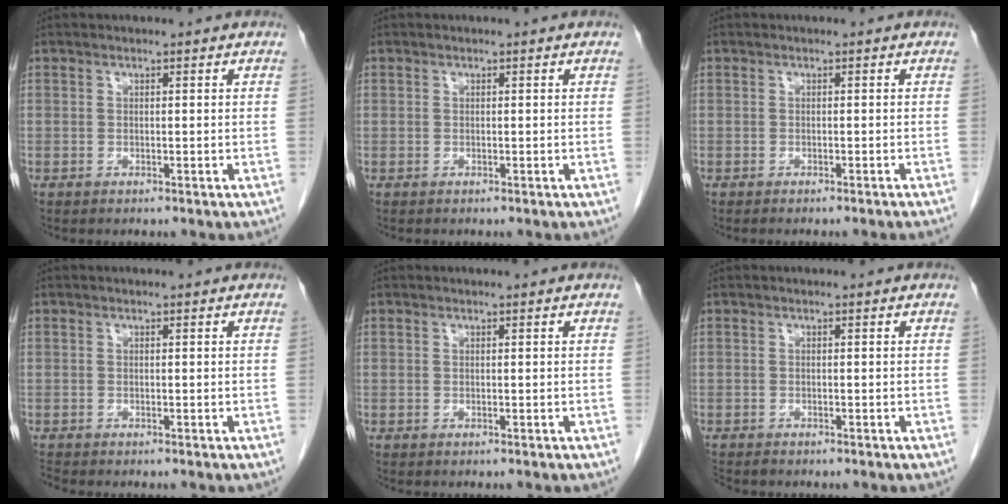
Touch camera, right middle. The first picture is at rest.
{"total": 0.0}
{"total": 2.5, "force": [-2.2, -0.5, 1.1], "torque": [-0.011, 0.006, -0.028]}
{"total": 0.6, "force": [-0.5, -0.2, -0.1], "torque": [-0.006, -0.007, -0.011]}
{"total": 0.0}
{"total": 1.8, "force": [-1.6, 0.5, 0.5], "torque": [-0.011, -0.004, -0.024]}